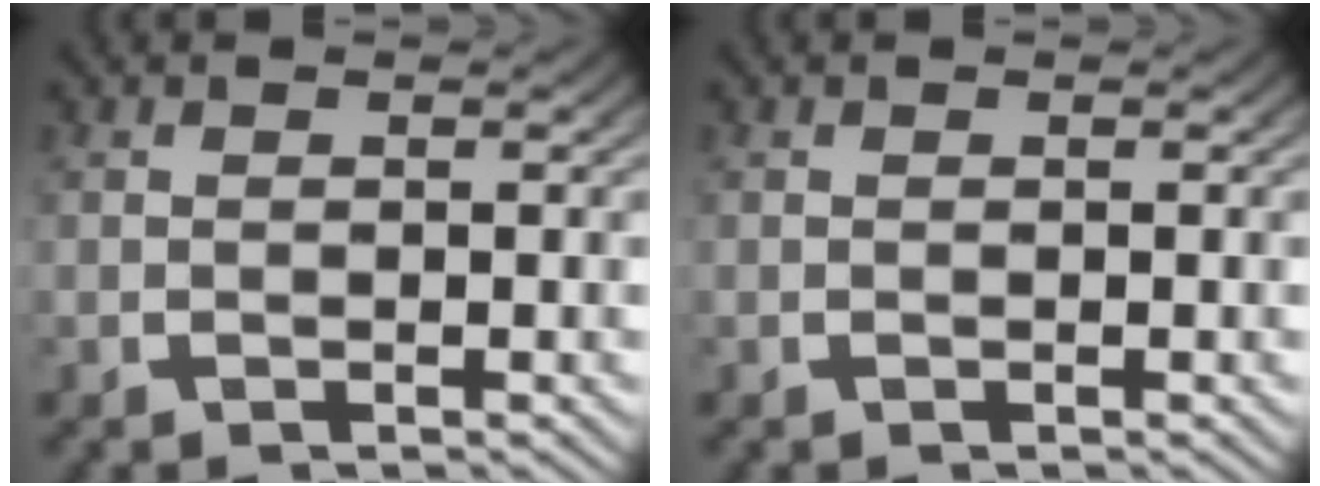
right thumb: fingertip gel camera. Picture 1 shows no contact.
{"total": 0.0}